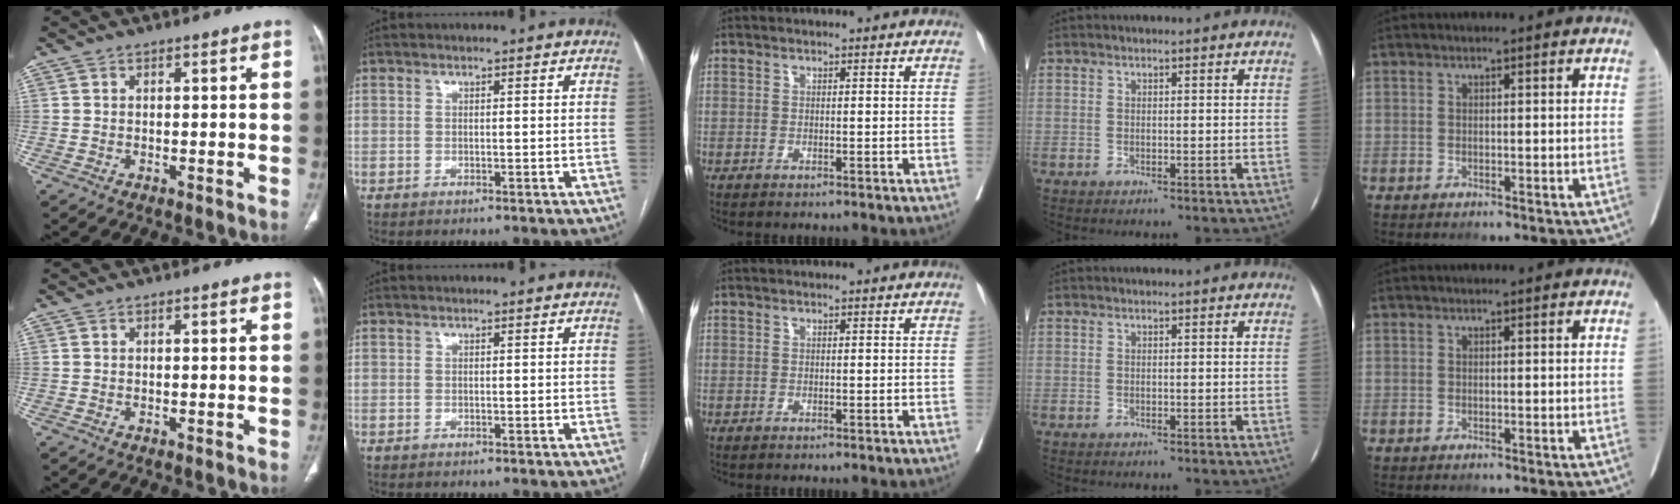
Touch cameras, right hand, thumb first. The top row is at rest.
{}